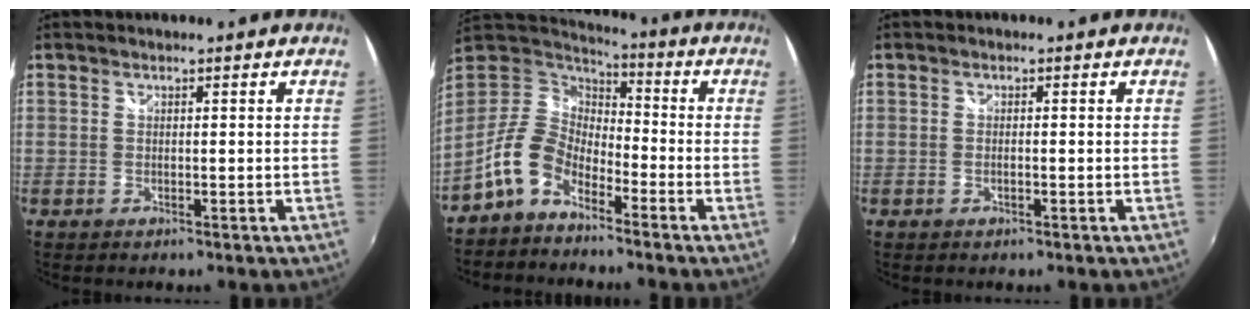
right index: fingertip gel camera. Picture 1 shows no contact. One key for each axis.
{"total": 10.4, "fx": -6.3, "fy": 5.9, "fz": 5.7, "tx": -0.119, "ty": 0.022, "tz": -0.129}
{"total": 0.6, "fx": -0.3, "fy": 0.2, "fz": 0.5, "tx": -0.012, "ty": -0.001, "tz": -0.005}